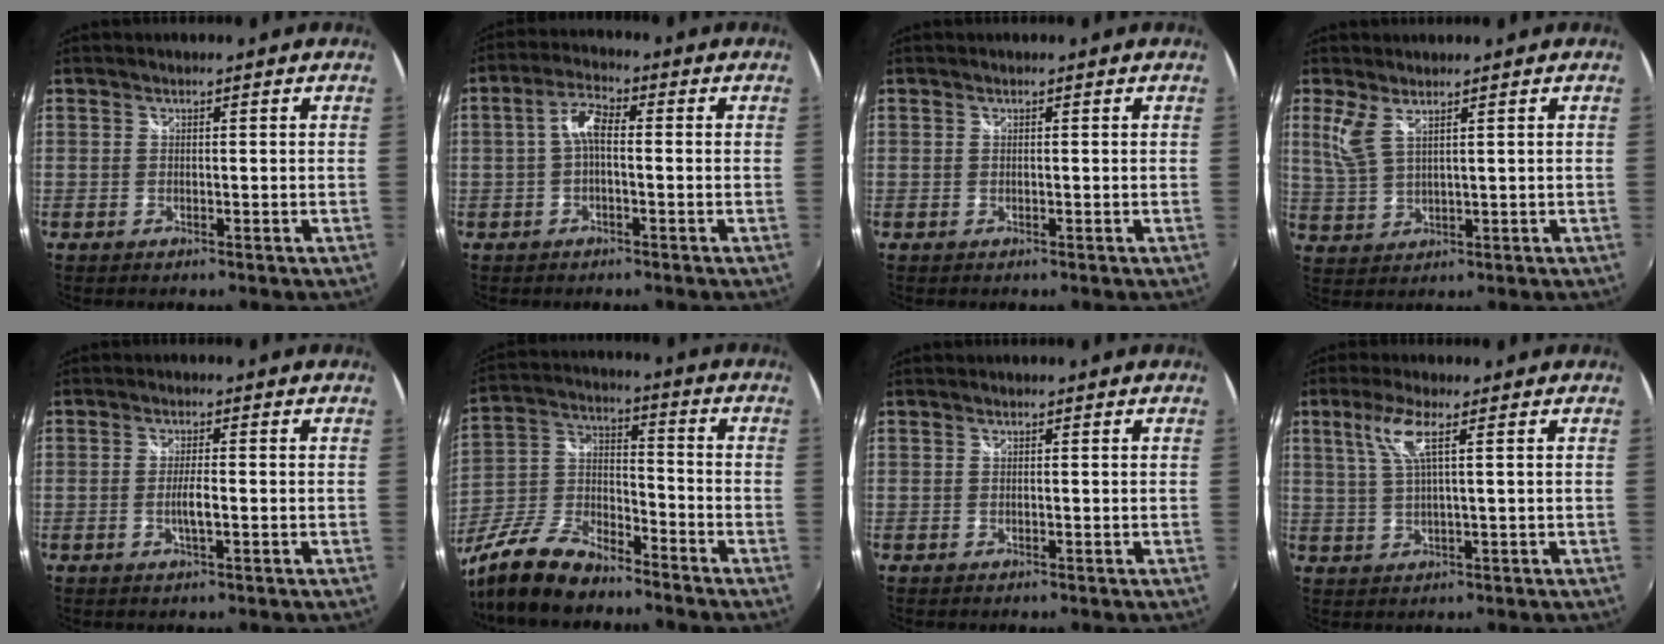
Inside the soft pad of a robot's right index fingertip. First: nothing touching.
{"total": 4.5, "force": [-0.5, 1.8, 4.1], "torque": [-0.086, 0.016, -0.012]}
{"total": 0.0}
{"total": 4.4, "force": [2.5, 1.2, 3.4], "torque": [-0.079, -0.005, 0.057]}
{"total": 2.7, "force": [-0.7, 0.3, 2.6], "torque": [-0.048, -0.004, -0.013]}
{"total": 16.2, "force": [-11.9, 5.7, 9.3], "torque": [-0.216, -0.016, -0.228]}
{"total": 0.0}
{"total": 5.4, "force": [2.2, 0.2, 5.0], "torque": [-0.102, 0.002, 0.050]}